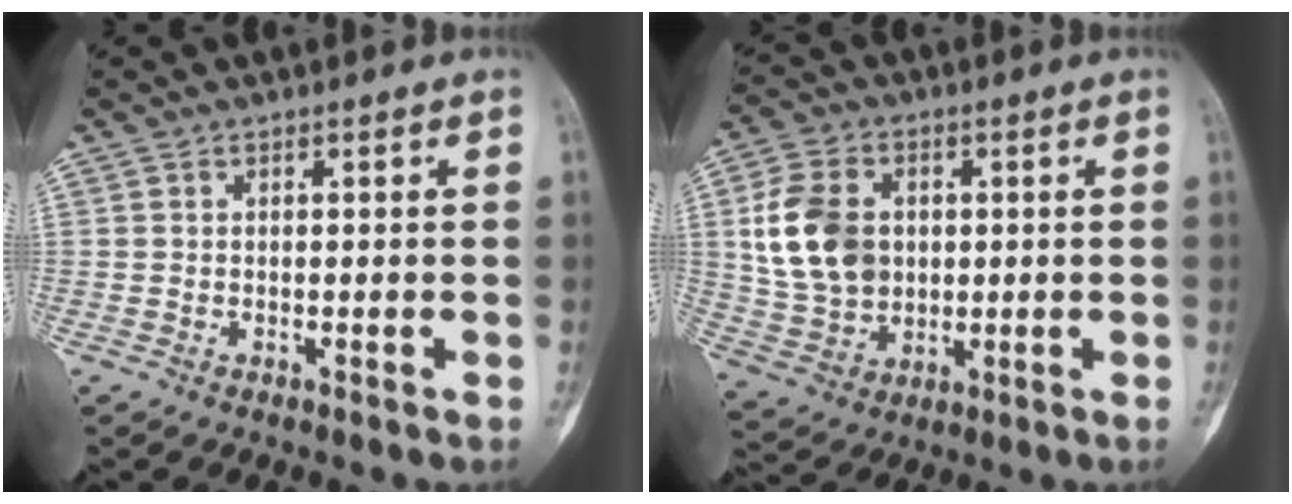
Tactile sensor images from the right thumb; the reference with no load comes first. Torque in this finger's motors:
{"motor_torque": [-0.32, 0.92, 1.14, 0.02, 0.20]}